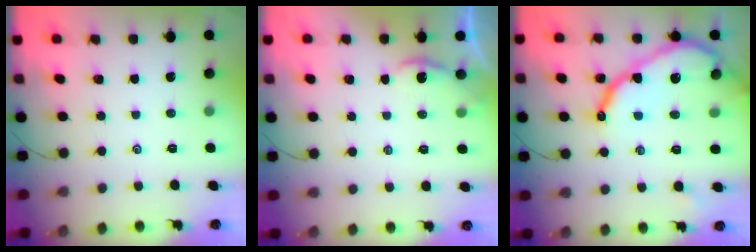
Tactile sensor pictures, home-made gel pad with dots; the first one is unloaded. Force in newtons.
{"total": 1.5, "press": 1.5, "slide": 0.2}
{"total": 15.0, "press": 15.0, "slide": 0.6}